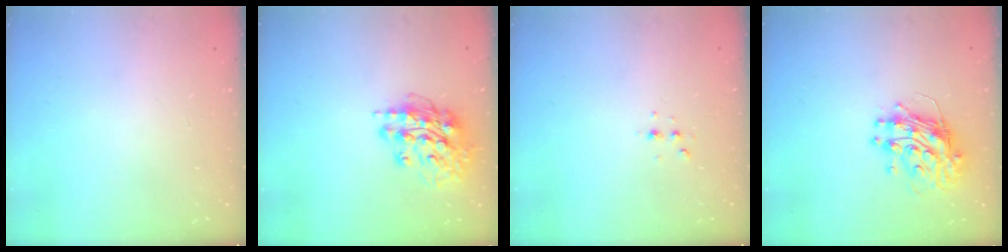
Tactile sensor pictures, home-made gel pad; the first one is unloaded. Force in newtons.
{"total": 15.0, "press": 14.9, "slide": 1.6}
{"total": 2.8, "press": 2.8, "slide": 0.7}
{"total": 12.0, "press": 11.9, "slide": 1.2}